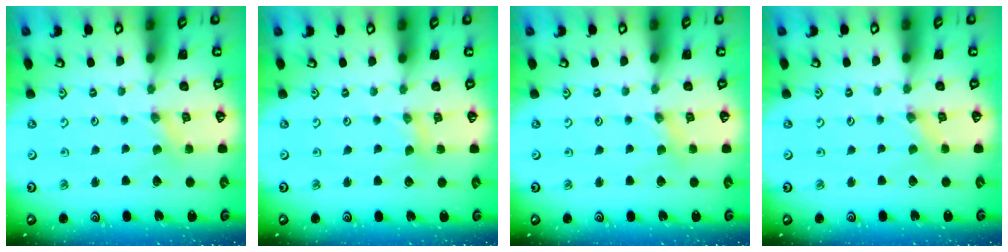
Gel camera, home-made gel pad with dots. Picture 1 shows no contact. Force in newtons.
{"total": 0.0}
{"total": 1.2, "press": 1.1, "slide": 0.2}
{"total": 0.0}